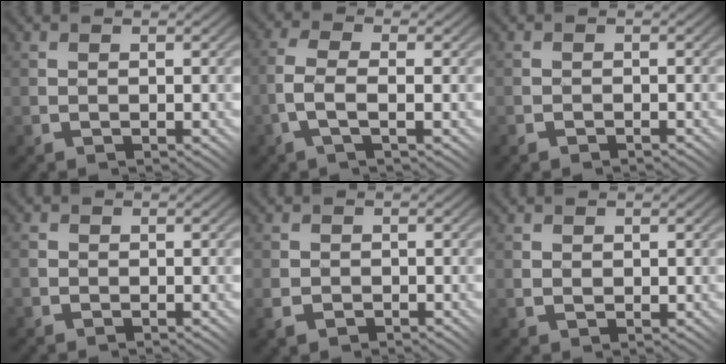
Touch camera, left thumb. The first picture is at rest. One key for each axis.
{"total": 4.0, "fx": -1.2, "fy": 1.1, "fz": 3.6, "tx": -0.086, "ty": 0.009, "tz": -0.030}
{"total": 0.7, "fx": -0.7, "fy": 0.0, "fz": -0.1, "tx": 0.003, "ty": 0.004, "tz": -0.016}
{"total": 1.7, "fx": 0.0, "fy": 1.7, "fz": 0.4, "tx": -0.009, "ty": 0.003, "tz": -0.006}
{"total": 2.3, "fx": -1.0, "fy": 1.8, "fz": 1.0, "tx": -0.020, "ty": -0.004, "tz": -0.020}
{"total": 1.2, "fx": 0.7, "fy": 0.8, "fz": 0.6, "tx": -0.016, "ty": -0.002, "tz": 0.014}